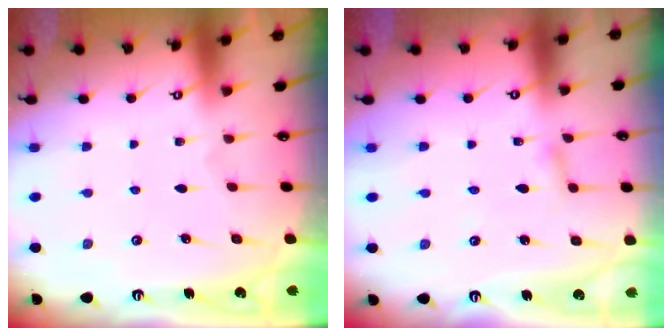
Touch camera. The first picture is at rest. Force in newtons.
{"total": 2.9, "press": 2.9, "slide": 0.3}